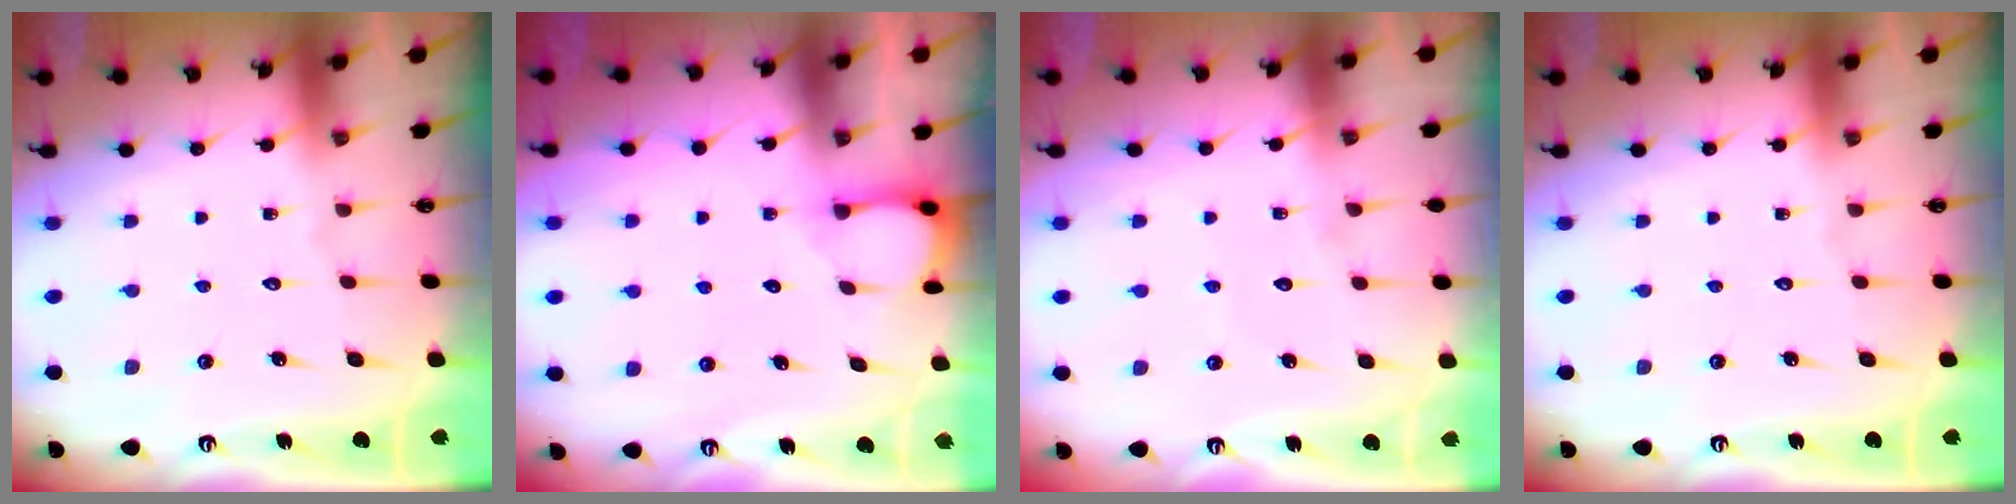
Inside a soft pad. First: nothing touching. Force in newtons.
{"total": 2.3, "press": 2.3, "slide": 0.3}
{"total": 2.3, "press": 2.3, "slide": 0.2}
{"total": 0.0}